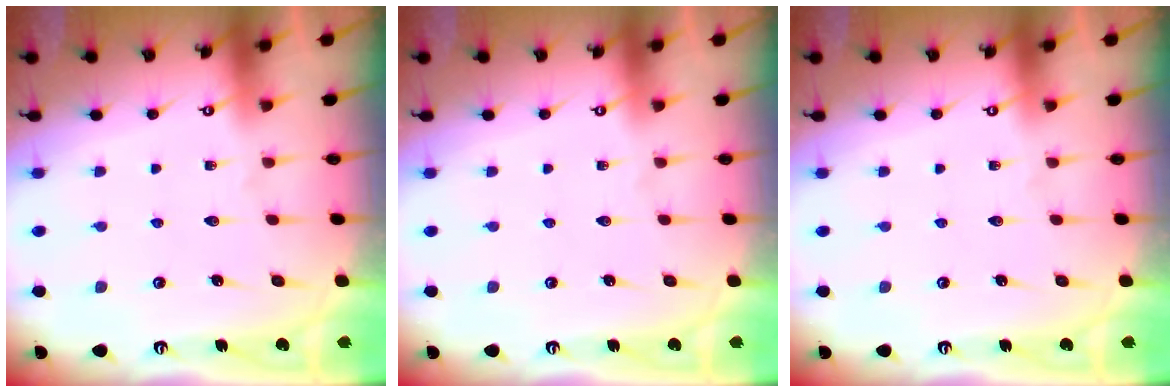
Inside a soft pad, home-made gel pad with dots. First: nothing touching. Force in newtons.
{"total": 0.0}
{"total": 0.0}